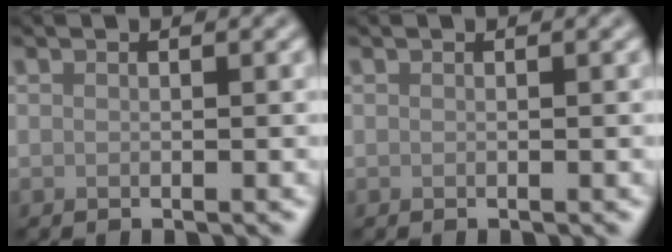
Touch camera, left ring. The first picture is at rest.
{"total": 0.0}